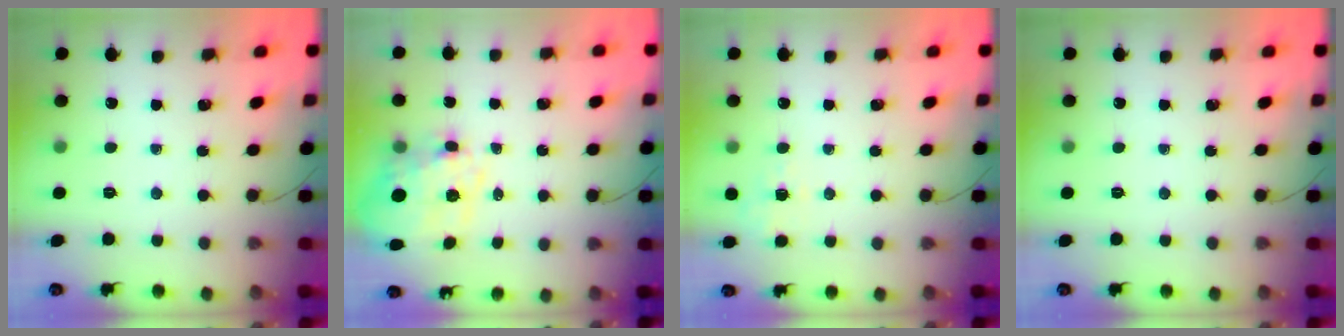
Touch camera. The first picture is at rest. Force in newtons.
{"total": 12.3, "press": 12.0, "slide": 2.7}
{"total": 1.9, "press": 1.1, "slide": 1.6}
{"total": 0.0}